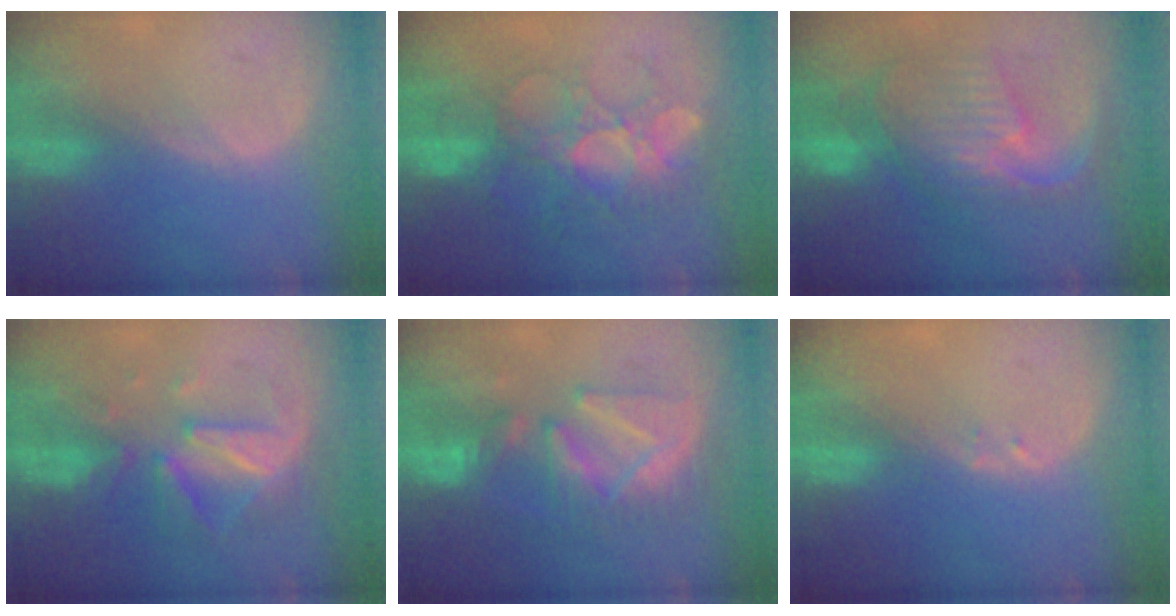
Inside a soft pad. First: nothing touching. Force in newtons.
{"total": 8.8, "press": 8.7, "slide": 1.5}
{"total": 10.5, "press": 9.5, "slide": 4.7}
{"total": 8.1, "press": 7.9, "slide": 2.0}
{"total": 9.0, "press": 9.0, "slide": 0.4}
{"total": 0.6, "press": 0.6, "slide": 0.2}